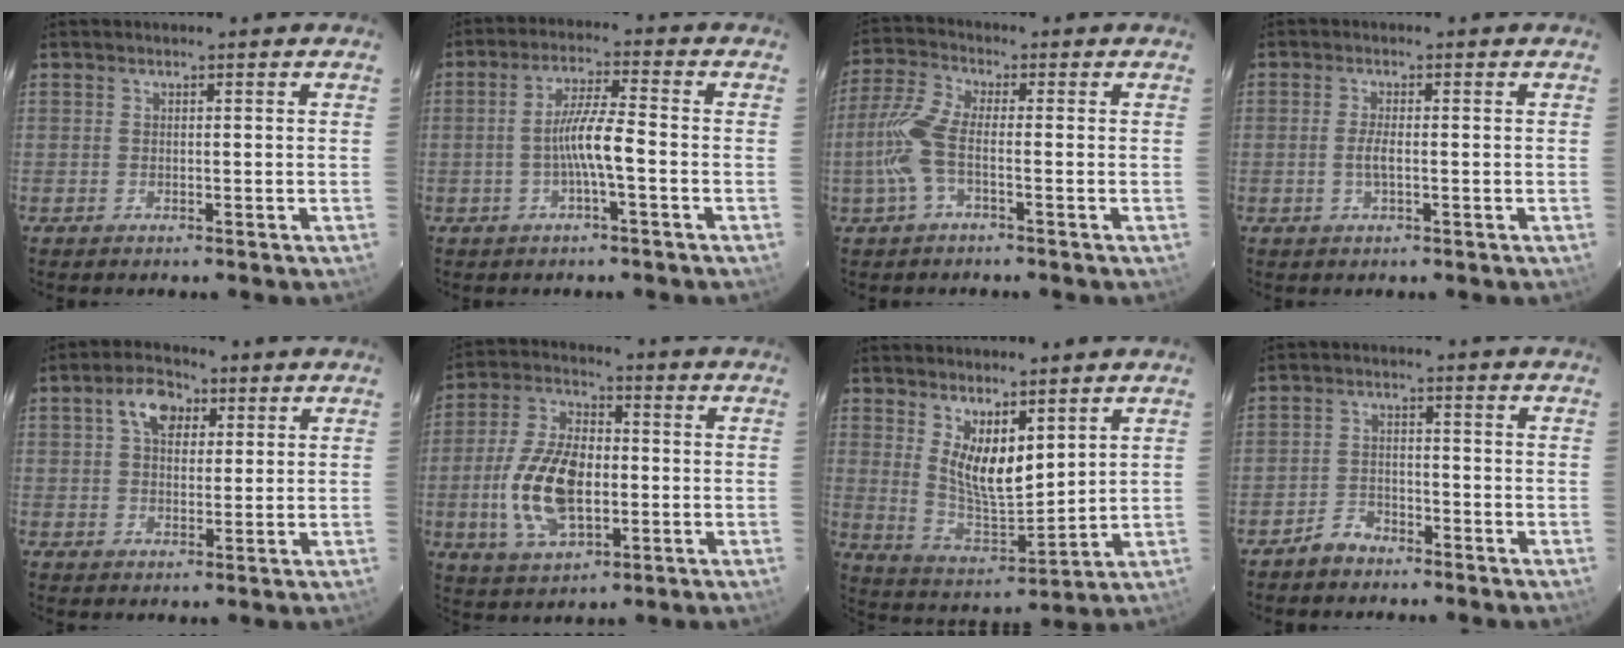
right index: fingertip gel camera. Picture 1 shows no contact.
{"total": 5.9, "force": [-1.8, -0.2, 5.6], "torque": [-0.111, 0.004, -0.033]}
{"total": 7.2, "force": [-1.9, 1.8, 6.7], "torque": [-0.164, 0.004, -0.040]}
{"total": 2.1, "force": [-0.5, 0.4, 2.0], "torque": [-0.041, -0.004, -0.009]}
{"total": 6.3, "force": [2.7, 4.1, 4.0], "torque": [-0.066, 0.024, 0.046]}
{"total": 15.6, "force": [-2.5, 8.7, 12.7], "torque": [-0.260, 0.003, -0.039]}
{"total": 9.9, "force": [5.4, 3.6, 7.5], "torque": [-0.128, -0.017, 0.111]}
{"total": 3.8, "force": [-3.3, 2.0, 0.5], "torque": [-0.024, 0.011, -0.057]}